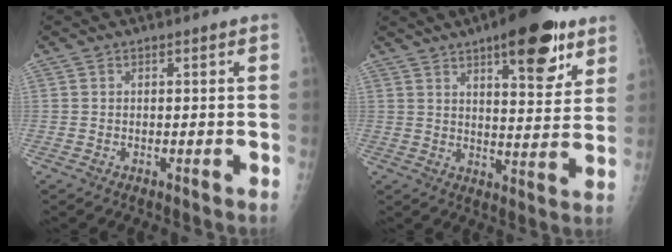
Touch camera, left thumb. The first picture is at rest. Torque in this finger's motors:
{"motor_torque": [3.35, 1.44, 1.49, -1.16, 0.38]}